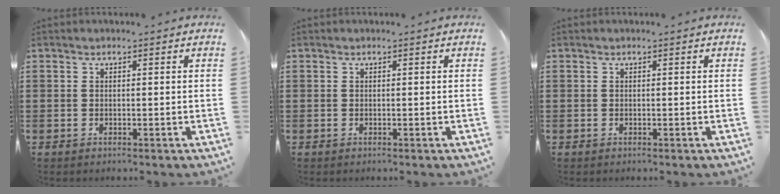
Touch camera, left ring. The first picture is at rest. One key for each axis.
{"total": 0.0}
{"total": 0.0}